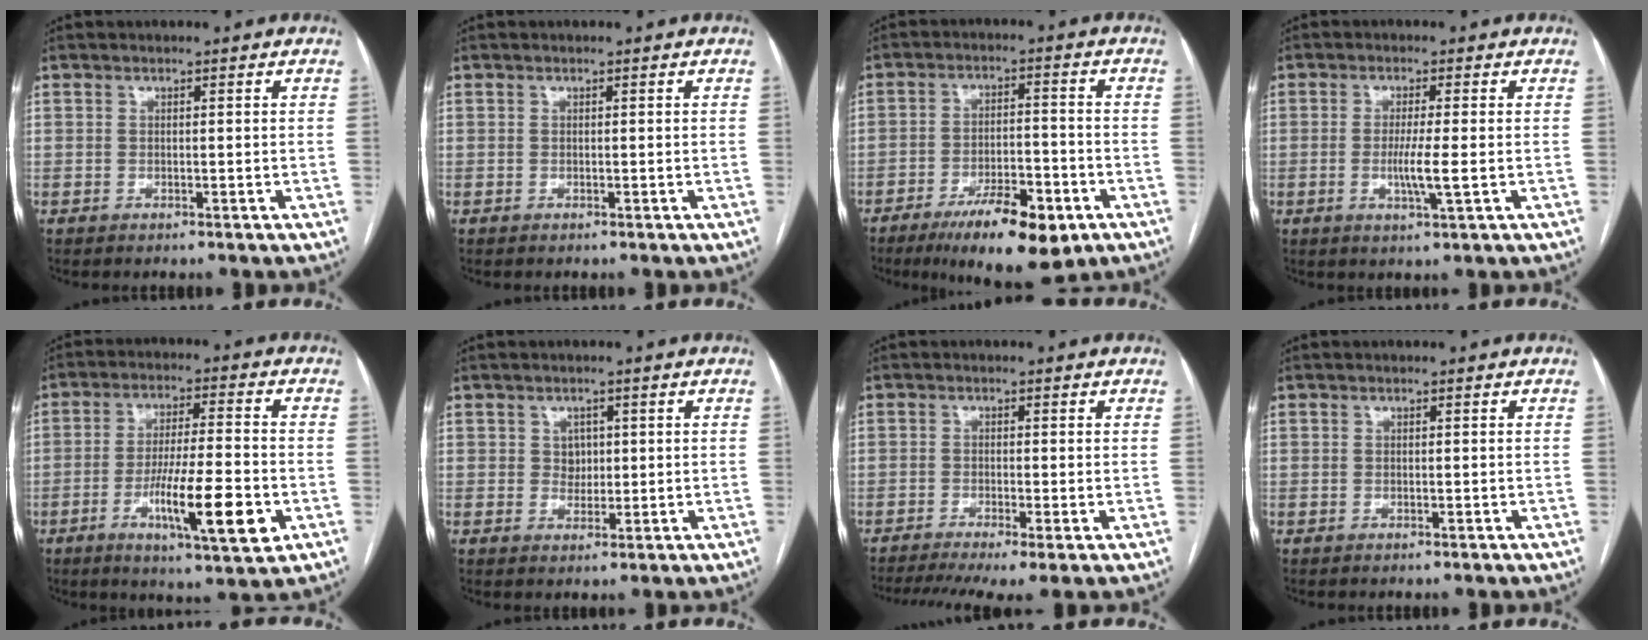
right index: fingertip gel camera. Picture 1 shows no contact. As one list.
[{"total": 0.0}, {"total": 12.4, "force": [-7.3, 3.5, 9.4], "torque": [-0.148, -0.007, -0.110]}, {"total": 4.4, "force": [-0.7, -0.4, 4.3], "torque": [-0.089, -0.011, -0.014]}, {"total": 13.0, "force": [-4.5, 1.4, 12.1], "torque": [-0.211, -0.015, -0.071]}, {"total": 2.4, "force": [0.7, 2.0, 1.1], "torque": [-0.009, 0.004, 0.014]}, {"total": 7.7, "force": [-5.1, 1.1, 5.6], "torque": [-0.094, -0.009, -0.087]}, {"total": 0.0}]